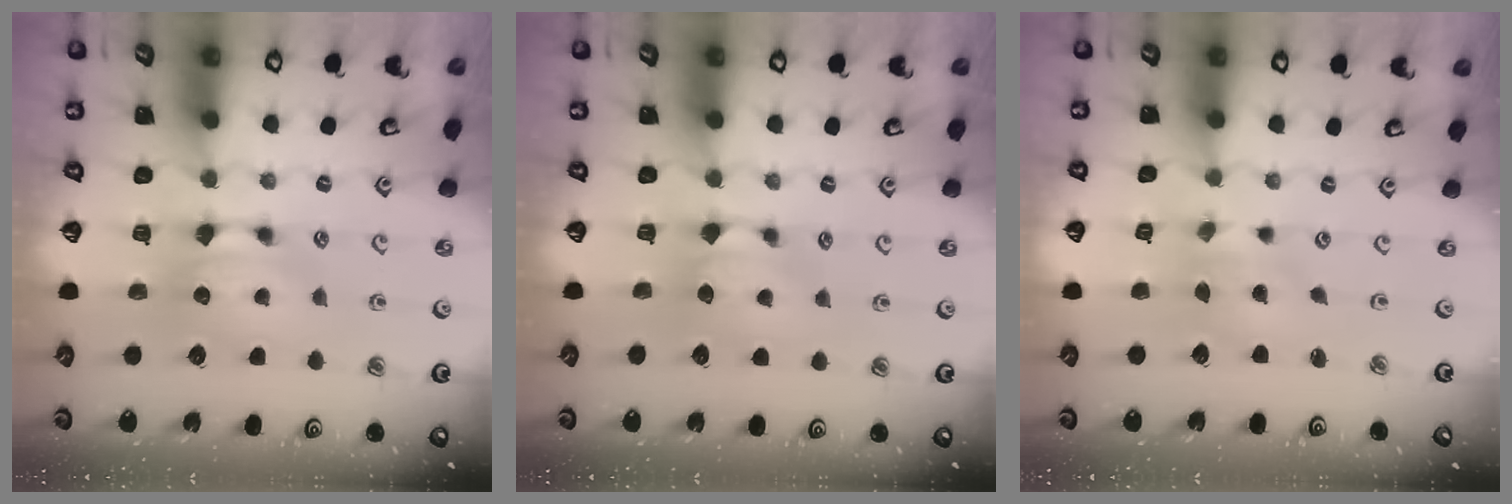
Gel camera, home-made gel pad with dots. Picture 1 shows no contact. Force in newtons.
{"total": 0.8, "press": 0.4, "slide": 0.6}
{"total": 2.6, "press": 2.4, "slide": 0.9}